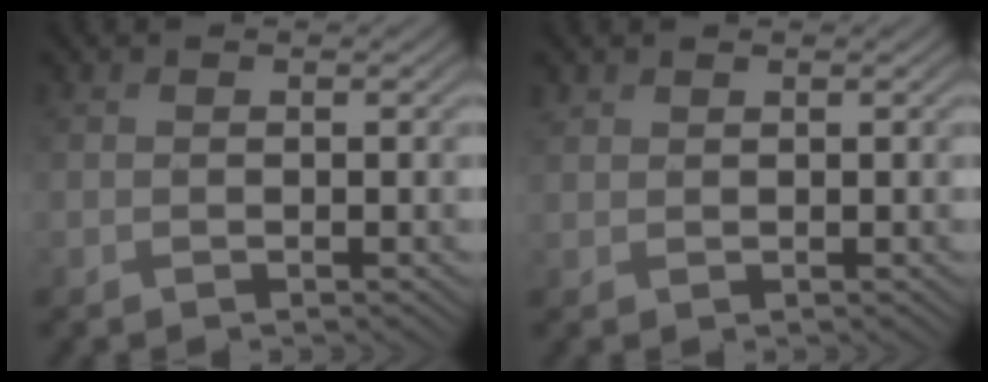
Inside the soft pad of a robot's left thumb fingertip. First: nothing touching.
{"total": 1.4, "force": [1.3, 0.3, 0.0], "torque": [0.003, 0.003, 0.027]}